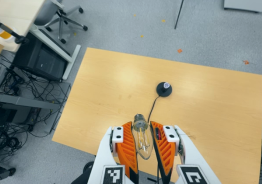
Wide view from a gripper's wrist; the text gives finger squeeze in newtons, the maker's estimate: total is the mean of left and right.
{"total": 21.7, "left": 23.8, "right": 19.5}